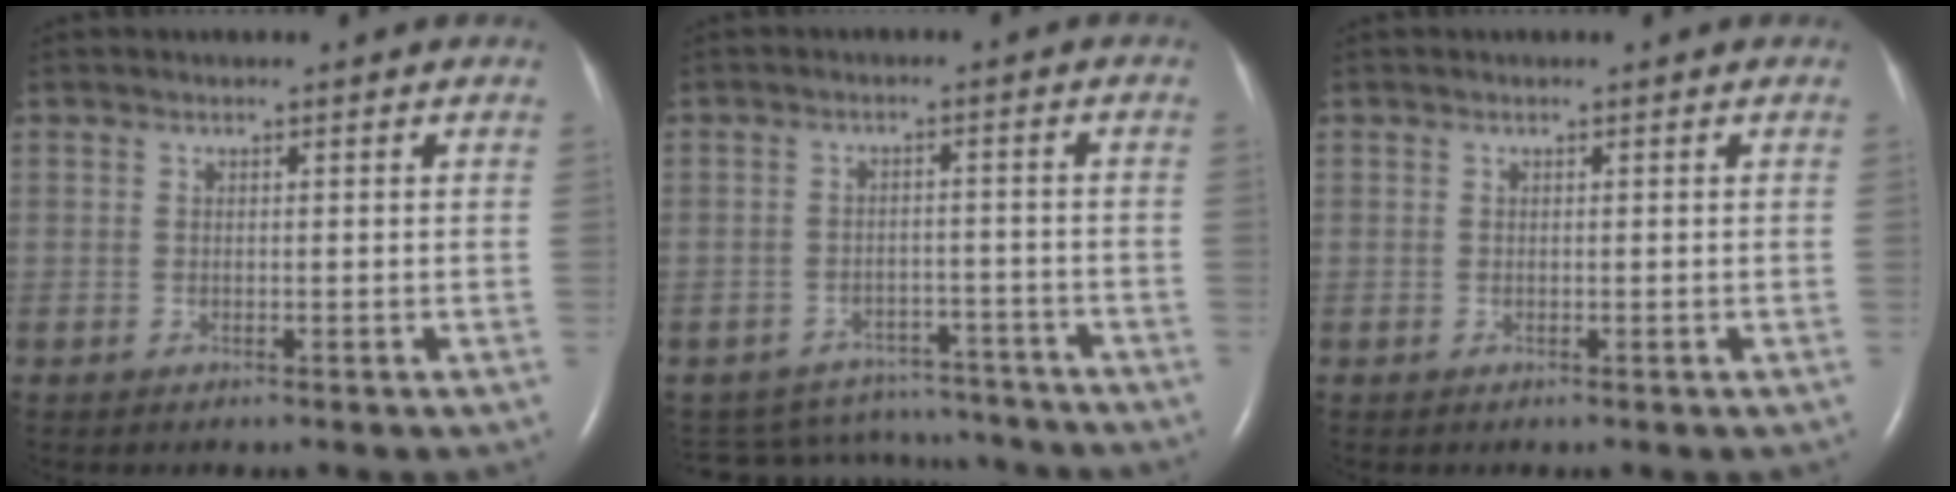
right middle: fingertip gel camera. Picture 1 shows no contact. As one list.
[{"total": 11.8, "force": [-11.1, 3.9, 0.5], "torque": [-0.019, 0.025, -0.141]}, {"total": 0.0}]